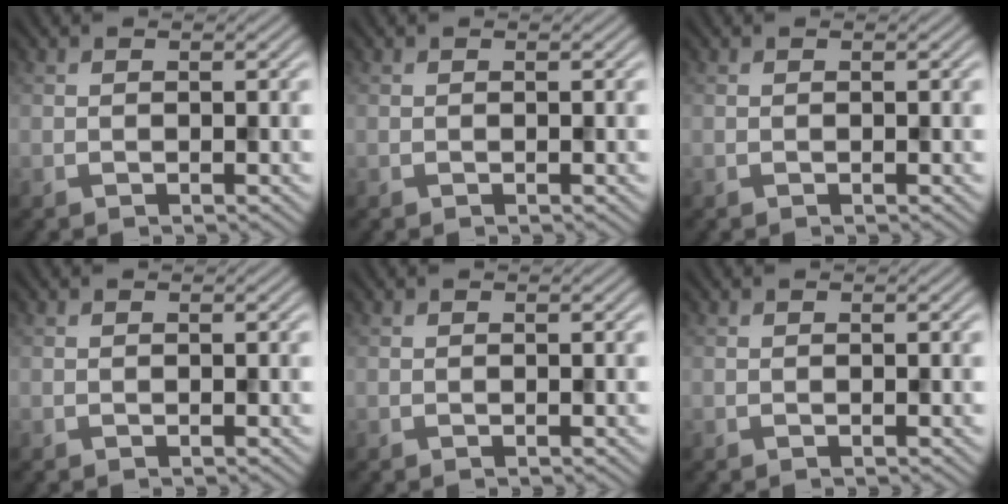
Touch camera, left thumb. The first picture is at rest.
{"total": 0.0}
{"total": 0.0}
{"total": 0.0}
{"total": 0.0}
{"total": 0.0}